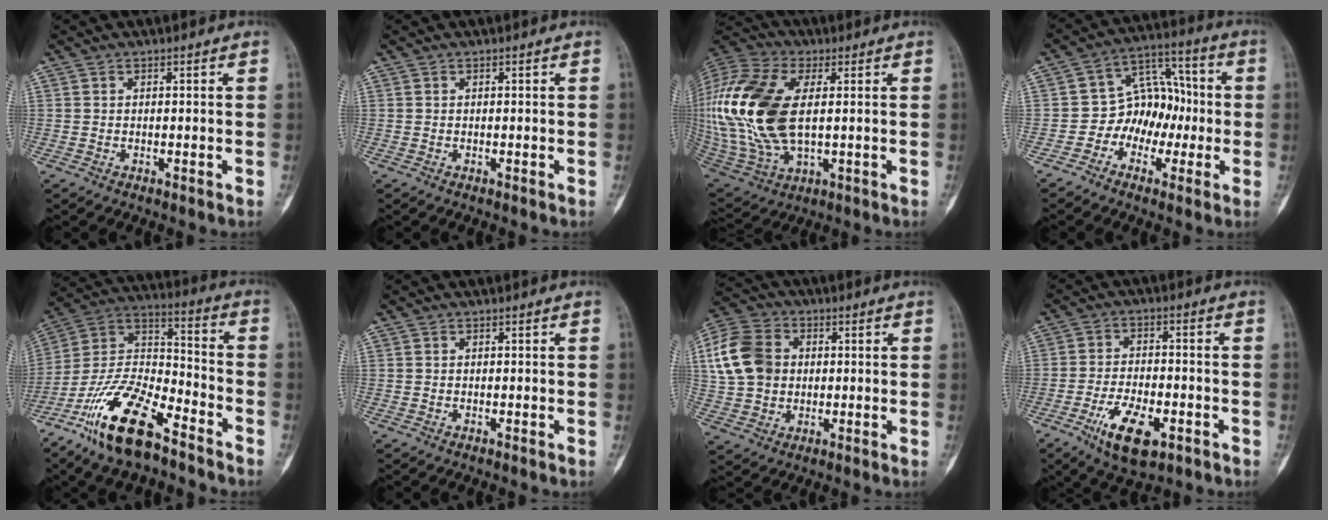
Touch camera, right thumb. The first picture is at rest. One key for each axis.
{"total": 0.0}
{"total": 24.9, "fx": 2.3, "fy": 13.7, "fz": 20.7, "tx": -0.476, "ty": -0.008, "tz": 0.045}
{"total": 10.0, "fx": -2.3, "fy": 8.1, "fz": 5.4, "tx": -0.033, "ty": 0.045, "tz": -0.052}
{"total": 18.4, "fx": -12.0, "fy": 6.8, "fz": 12.1, "tx": -0.220, "ty": 0.076, "tz": -0.224}
{"total": 0.0}
{"total": 12.9, "fx": 1.7, "fy": 10.4, "fz": 7.5, "tx": -0.136, "ty": 0.014, "tz": 0.026}
{"total": 10.5, "fx": -5.0, "fy": 4.8, "fz": 8.0, "tx": -0.135, "ty": 0.015, "tz": -0.079}